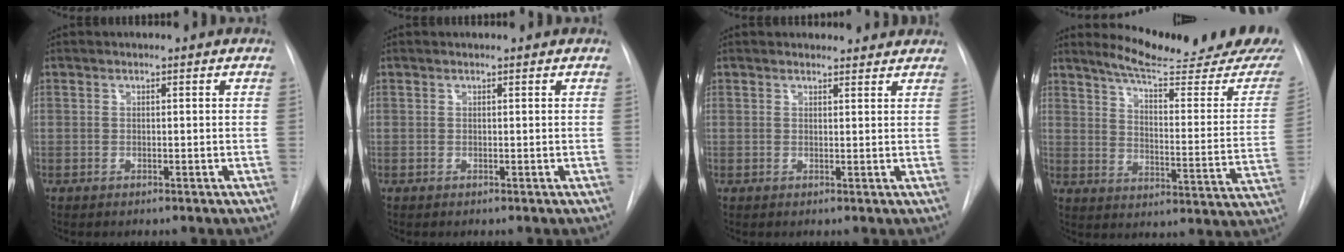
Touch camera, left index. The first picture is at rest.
{"total": 0.6, "force": [0.6, 0.0, 0.1], "torque": [-0.004, 0.008, 0.008]}
{"total": 5.2, "force": [4.9, 1.4, 0.7], "torque": [-0.003, 0.012, 0.050]}
{"total": 21.2, "force": [19.6, 0.9, 8.1], "torque": [-0.108, -0.107, 0.243]}